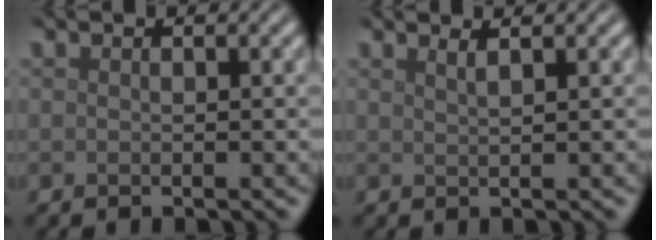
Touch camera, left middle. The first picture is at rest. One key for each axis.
{"total": 1.5, "fx": 1.0, "fy": 0.5, "fz": 1.0, "tx": -0.001, "ty": 0.003, "tz": 0.006}